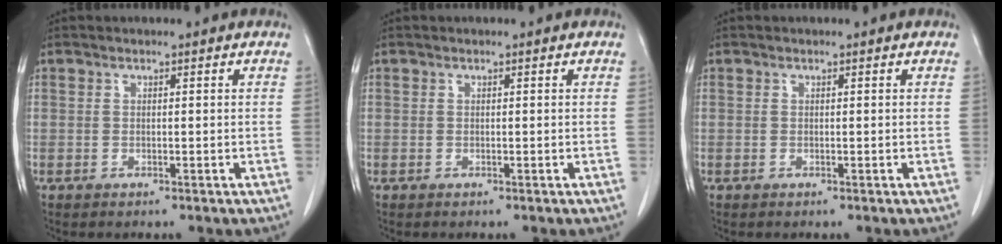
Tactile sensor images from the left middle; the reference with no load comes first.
{"total": 0.0}
{"total": 0.0}